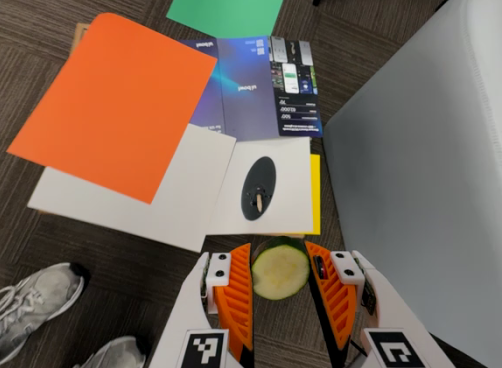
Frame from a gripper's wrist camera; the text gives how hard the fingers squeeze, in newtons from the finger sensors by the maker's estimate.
{"total": 10.5, "left": 11.5, "right": 9.5}